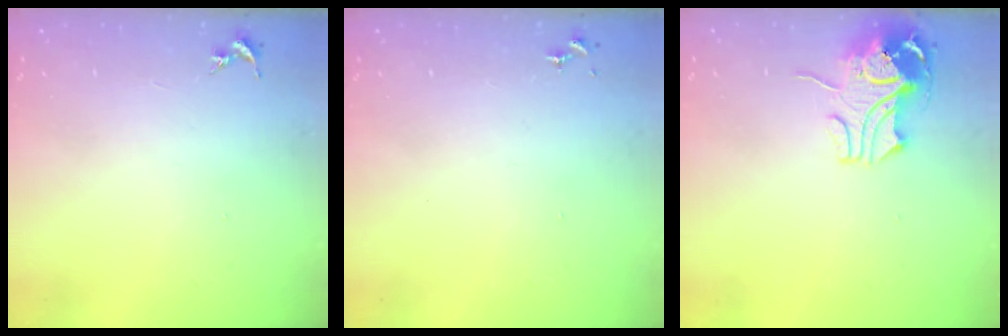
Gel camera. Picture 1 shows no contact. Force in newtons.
{"total": 0.0}
{"total": 10.9, "press": 10.9, "slide": 1.1}